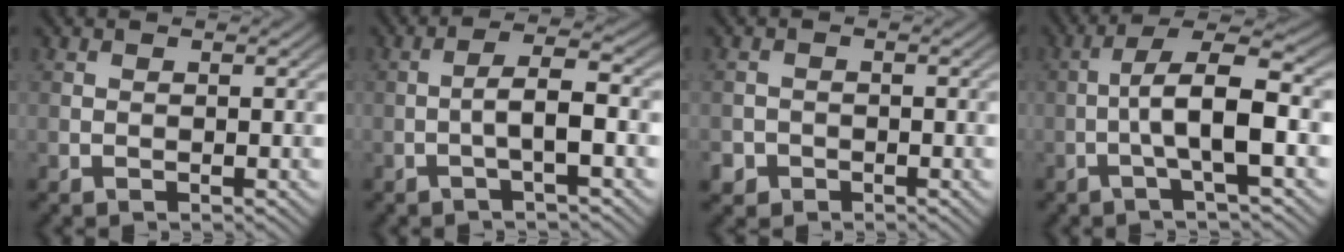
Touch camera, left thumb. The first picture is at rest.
{"total": 4.0, "force": [-1.3, 0.6, 3.8], "torque": [-0.063, 0.017, -0.035]}
{"total": 2.0, "force": [-1.3, 1.5, 0.1], "torque": [-0.001, -0.005, -0.030]}
{"total": 7.3, "force": [-1.5, 1.4, 7.0], "torque": [-0.119, 0.022, -0.040]}